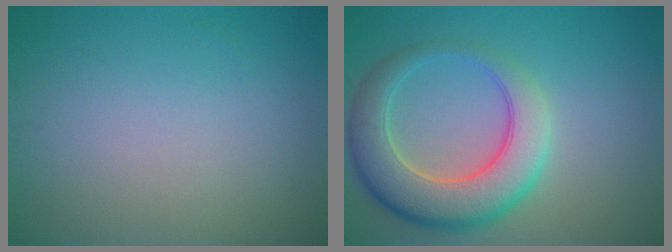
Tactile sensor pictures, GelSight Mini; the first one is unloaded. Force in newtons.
{"total": 7.6, "press": 7.6, "slide": 0.4}